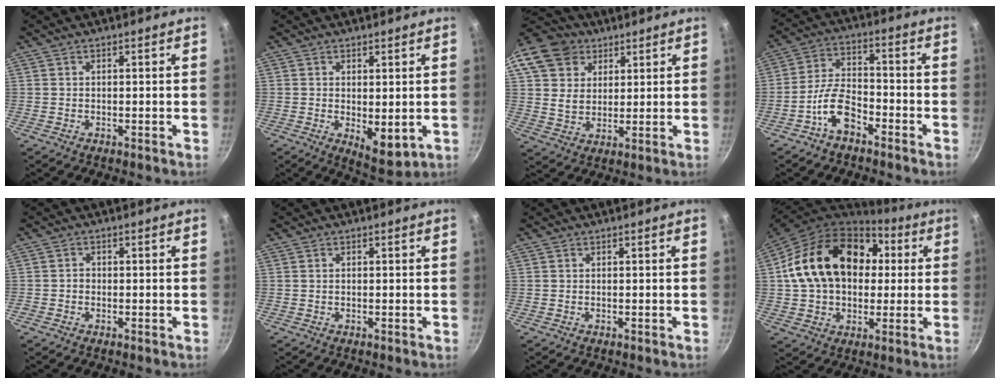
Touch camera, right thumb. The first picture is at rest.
{"total": 6.4, "force": [-0.2, 3.1, 5.6], "torque": [-0.068, -0.019, 0.006]}
{"total": 14.6, "force": [7.1, 11.3, 5.7], "torque": [-0.102, 0.000, 0.126]}
{"total": 8.2, "force": [-4.8, 4.1, 5.2], "torque": [-0.089, 0.045, -0.097]}
{"total": 1.2, "force": [-0.5, 1.0, 0.3], "torque": [-0.002, 0.004, -0.011]}
{"total": 0.0}
{"total": 0.0}
{"total": 22.9, "force": [4.2, 16.6, 15.3], "torque": [-0.245, 0.035, 0.067]}